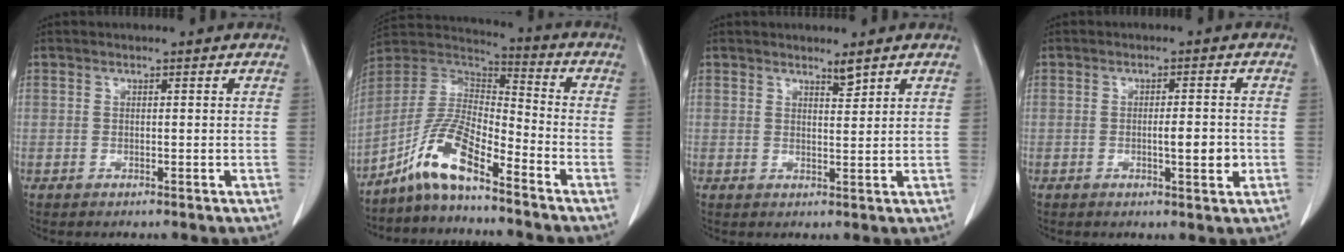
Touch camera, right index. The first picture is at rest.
{"total": 10.6, "force": [-7.3, 1.9, 7.4], "torque": [-0.167, 0.015, -0.142]}
{"total": 1.7, "force": [1.5, 0.0, 0.8], "torque": [-0.016, -0.008, 0.027]}
{"total": 3.8, "force": [-0.7, 0.8, 3.7], "torque": [-0.057, -0.001, -0.008]}